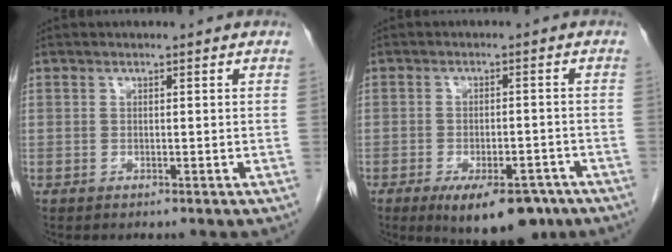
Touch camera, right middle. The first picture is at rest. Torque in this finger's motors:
{"motor_torque": [1.30, -0.84, 0.09, 0.10]}